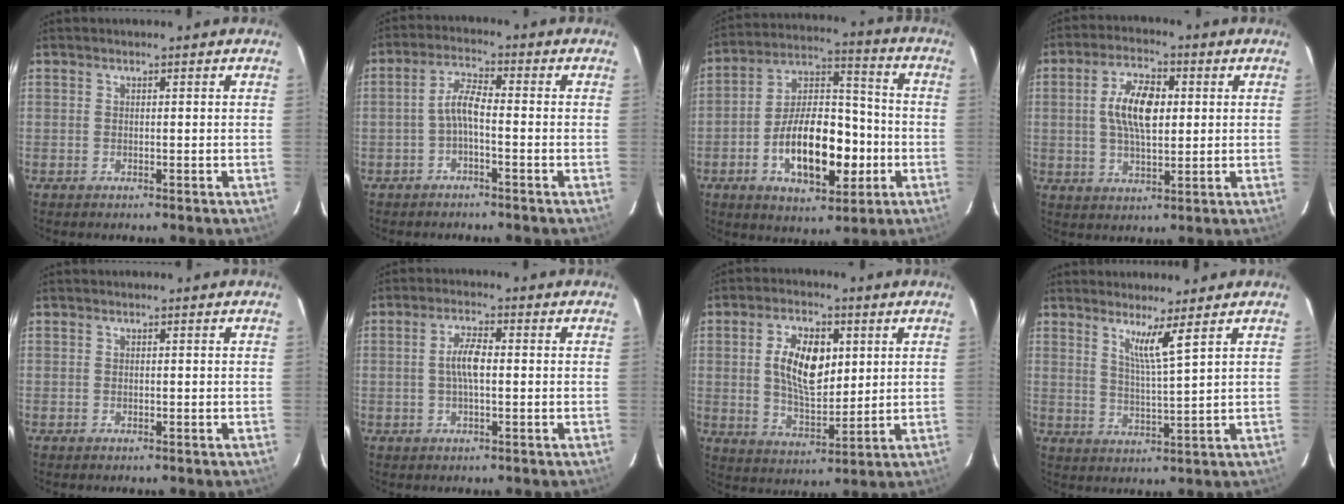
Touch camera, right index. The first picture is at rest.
{"total": 3.9, "force": [-1.6, 0.8, 3.4], "torque": [-0.077, 0.013, -0.034]}
{"total": 17.7, "force": [-5.2, 9.0, 14.3], "torque": [-0.258, 0.022, -0.076]}
{"total": 9.5, "force": [1.4, 4.4, 8.3], "torque": [-0.157, 0.012, 0.026]}
{"total": 0.0}
{"total": 4.6, "force": [-0.1, 1.4, 4.4], "torque": [-0.087, 0.008, -0.001]}
{"total": 11.6, "force": [2.6, 6.1, 9.5], "torque": [-0.171, 0.012, 0.053]}
{"total": 5.2, "force": [3.4, -0.8, 3.9], "torque": [-0.071, -0.010, 0.061]}